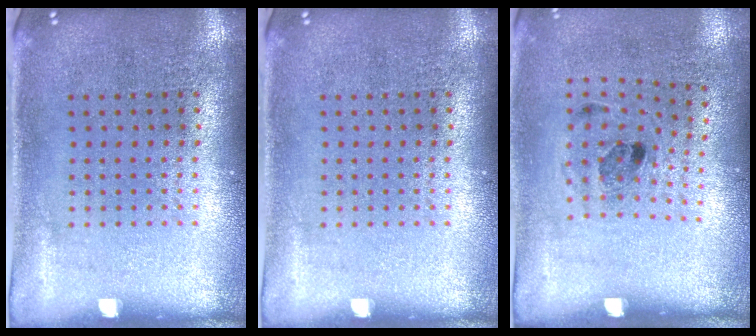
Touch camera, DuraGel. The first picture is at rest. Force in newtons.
{"total": 0.0}
{"total": 1.2, "press": 0.7, "slide": 0.9}